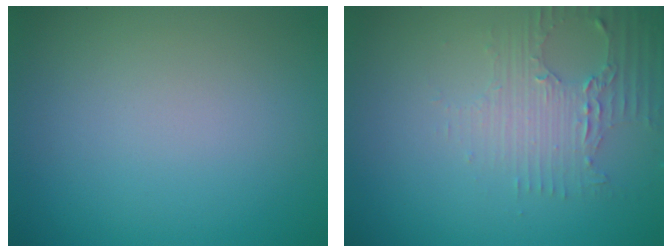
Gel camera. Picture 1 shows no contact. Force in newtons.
{"total": 3.0, "press": 2.5, "slide": 1.7}